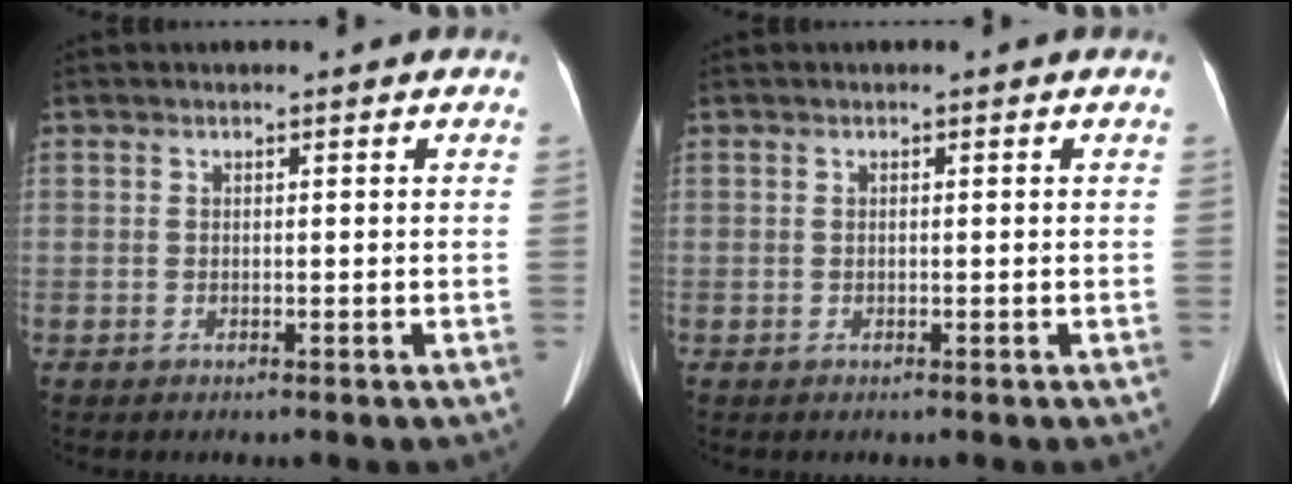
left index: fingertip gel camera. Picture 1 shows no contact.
{"total": 0.0}